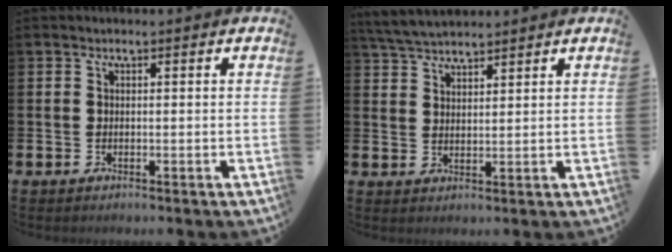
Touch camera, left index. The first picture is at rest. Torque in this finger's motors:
{"motor_torque": [-0.05, -0.21, 0.52, 0.17]}